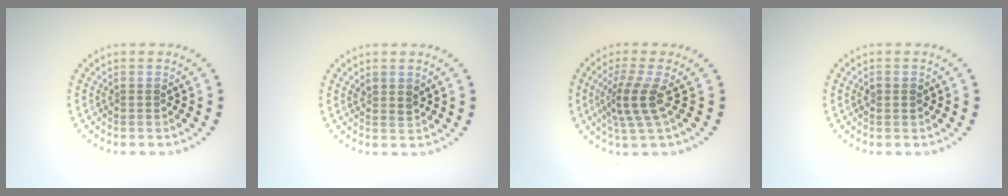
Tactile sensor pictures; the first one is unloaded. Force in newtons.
{"total": 1.1, "press": 0.9, "slide": 0.6}
{"total": 3.3, "press": 2.4, "slide": 2.2}
{"total": 1.0, "press": 1.0, "slide": 0.1}